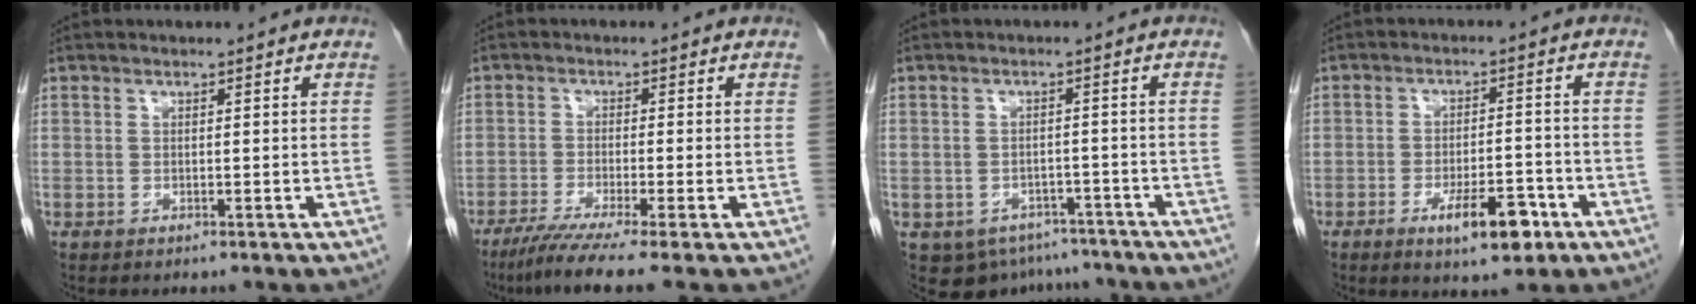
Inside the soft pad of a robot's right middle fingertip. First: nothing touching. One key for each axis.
{"total": 7.0, "fx": -5.2, "fy": -1.1, "fz": 4.5, "tx": -0.071, "ty": -0.023, "tz": -0.091}
{"total": 8.8, "fx": -6.5, "fy": 5.7, "fz": 1.9, "tx": -0.021, "ty": 0.005, "tz": -0.079}
{"total": 7.4, "fx": -4.0, "fy": 2.2, "fz": 5.9, "tx": -0.093, "ty": -0.004, "tz": -0.057}